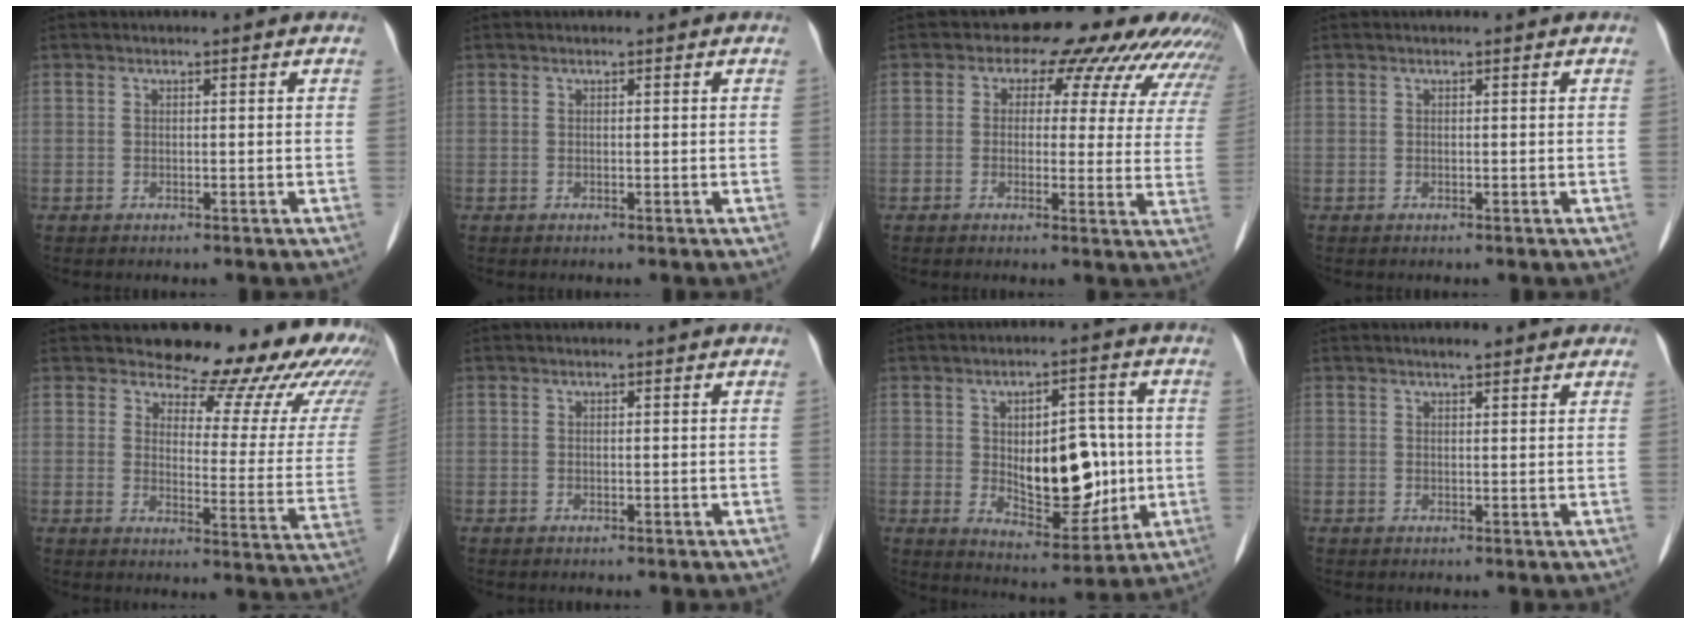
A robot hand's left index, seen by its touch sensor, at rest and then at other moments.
{"total": 0.0}
{"total": 14.3, "force": [10.5, 7.1, 6.5], "torque": [-0.046, 0.024, 0.095]}
{"total": 0.0}
{"total": 19.9, "force": [17.7, 4.7, 7.6], "torque": [-0.070, -0.086, 0.186]}
{"total": 0.0}
{"total": 11.5, "force": [-0.1, 5.6, 10.1], "torque": [-0.151, 0.003, 0.012]}
{"total": 3.0, "force": [2.5, 0.8, 1.6], "torque": [-0.020, 0.020, 0.034]}